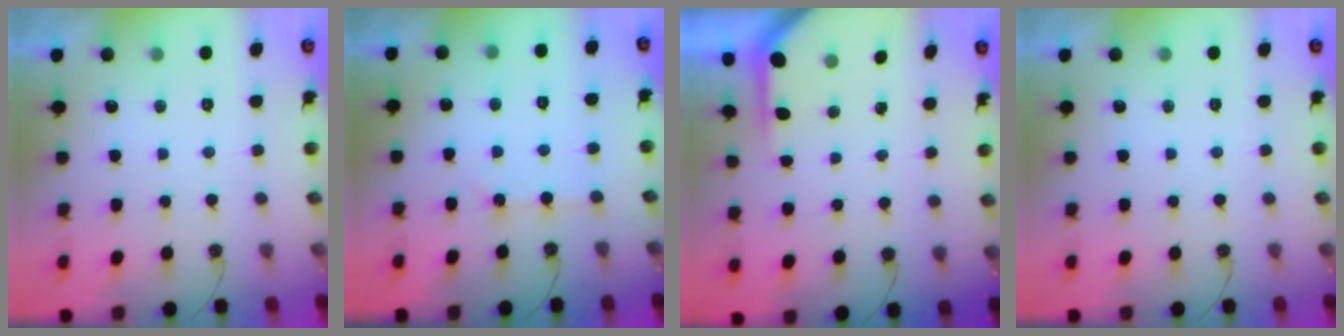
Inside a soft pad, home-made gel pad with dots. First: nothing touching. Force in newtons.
{"total": 2.2, "press": 2.1, "slide": 0.3}
{"total": 3.6, "press": 3.6, "slide": 0.2}
{"total": 0.0}